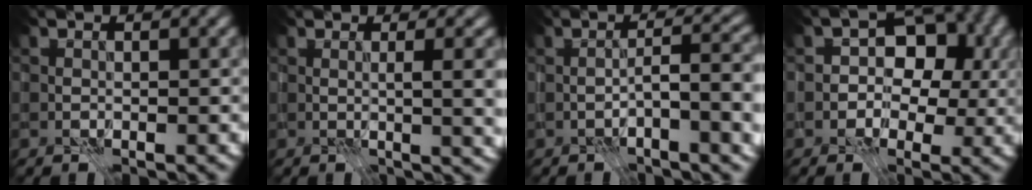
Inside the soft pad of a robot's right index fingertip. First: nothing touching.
{"total": 3.7, "force": [-0.1, 1.0, 3.6], "torque": [-0.048, 0.004, -0.002]}
{"total": 4.8, "force": [-1.7, 1.0, 4.4], "torque": [-0.068, 0.013, -0.035]}
{"total": 9.5, "force": [0.3, 7.6, 5.8], "torque": [-0.014, 0.042, -0.037]}